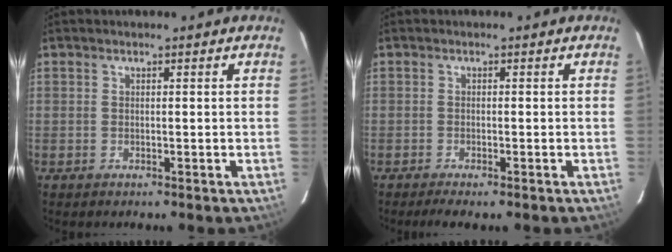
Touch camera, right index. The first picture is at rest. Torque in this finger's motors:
{"motor_torque": [-0.02, -0.15, 0.02, 0.01]}